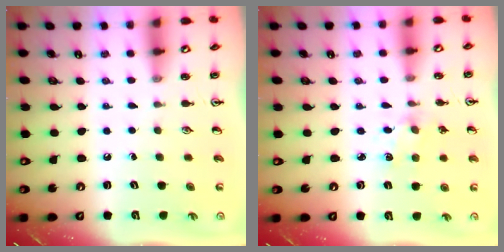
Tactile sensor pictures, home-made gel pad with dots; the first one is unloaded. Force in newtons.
{"total": 1.6, "press": 1.6, "slide": 0.1}